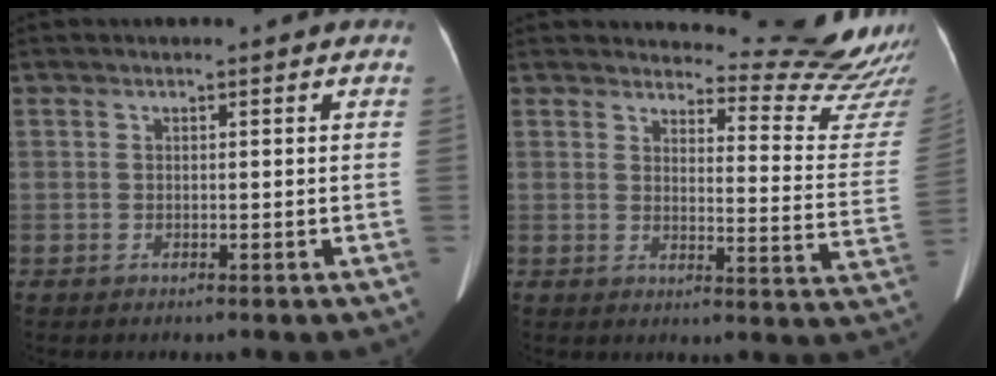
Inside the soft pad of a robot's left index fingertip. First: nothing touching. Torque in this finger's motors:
{"motor_torque": [0.81, -1.04, 0.23, 0.01]}